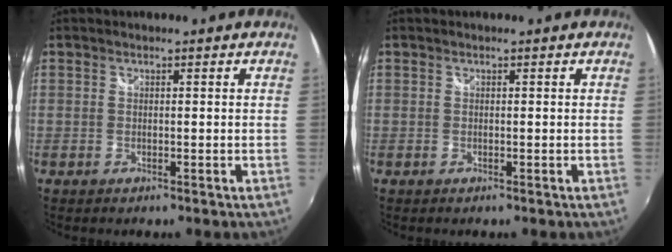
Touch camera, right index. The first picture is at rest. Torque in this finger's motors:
{"motor_torque": [0.00, 0.00, 0.00, 0.00]}